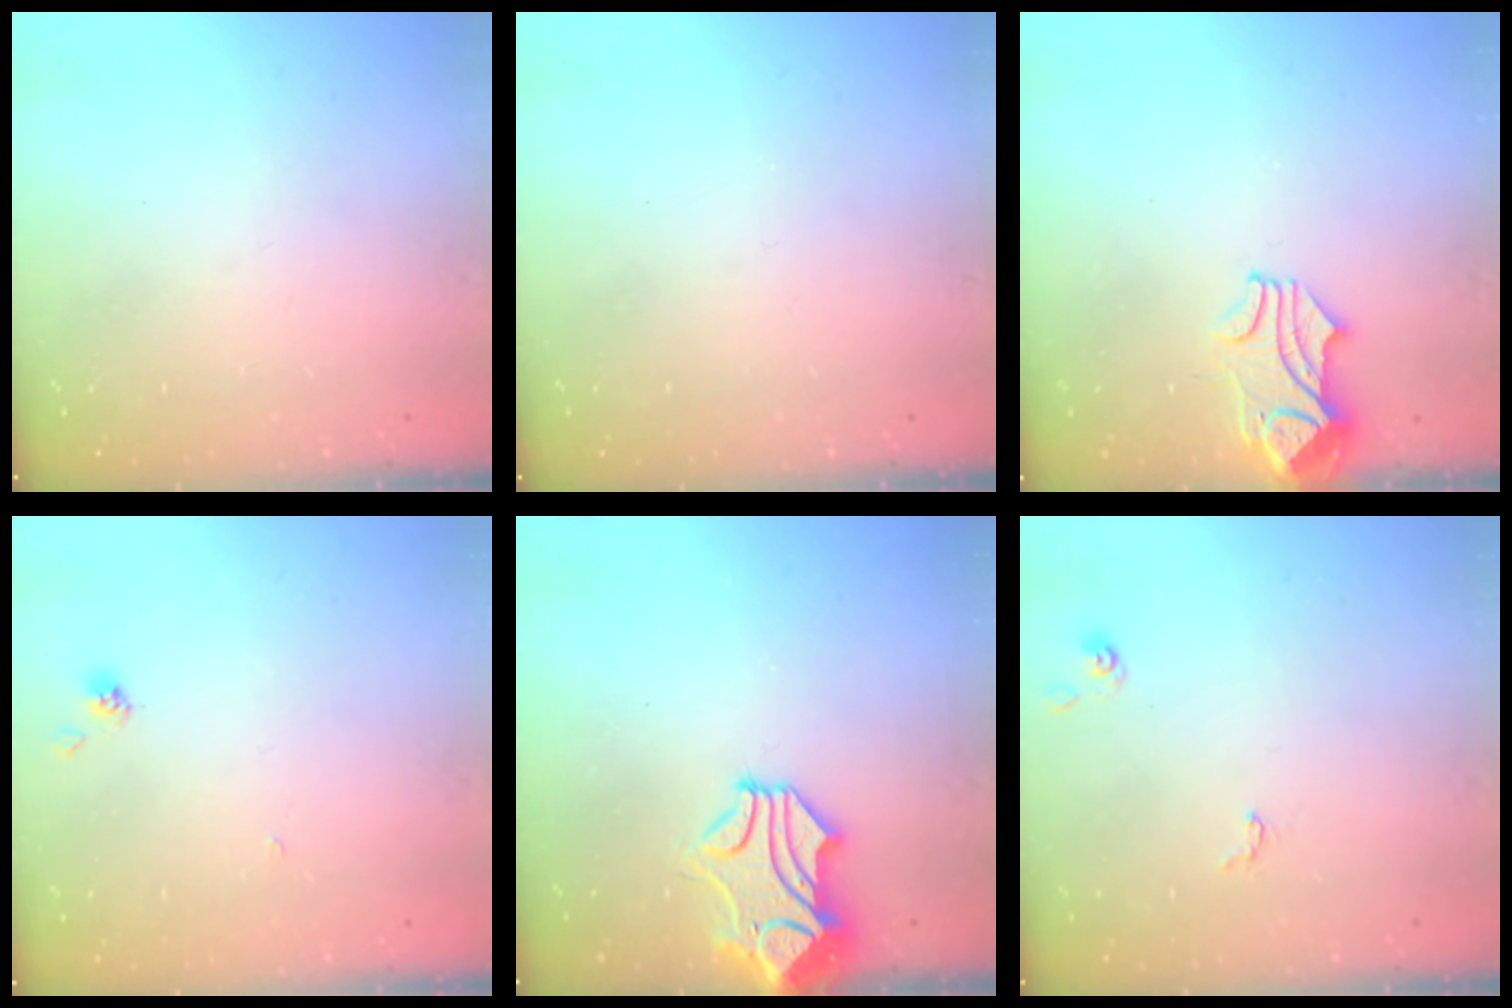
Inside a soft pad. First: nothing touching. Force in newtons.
{"total": 0.0}
{"total": 1.7, "press": 1.2, "slide": 1.1}
{"total": 1.4, "press": 1.4, "slide": 0.3}
{"total": 1.5, "press": 0.8, "slide": 1.3}
{"total": 1.9, "press": 1.9, "slide": 0.2}